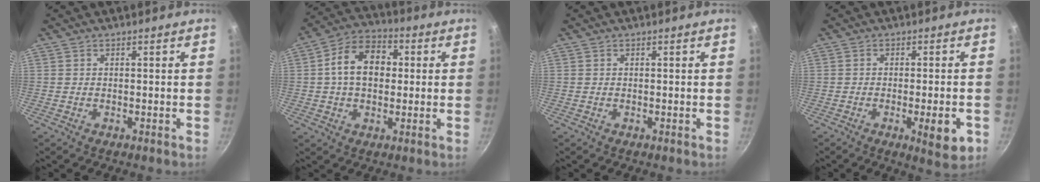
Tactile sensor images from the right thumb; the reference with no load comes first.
{"total": 11.9, "force": [1.2, 8.4, 8.3], "torque": [-0.106, 0.025, 0.003]}
{"total": 0.0}
{"total": 7.2, "force": [-2.6, 1.7, 6.4], "torque": [-0.077, 0.000, -0.033]}